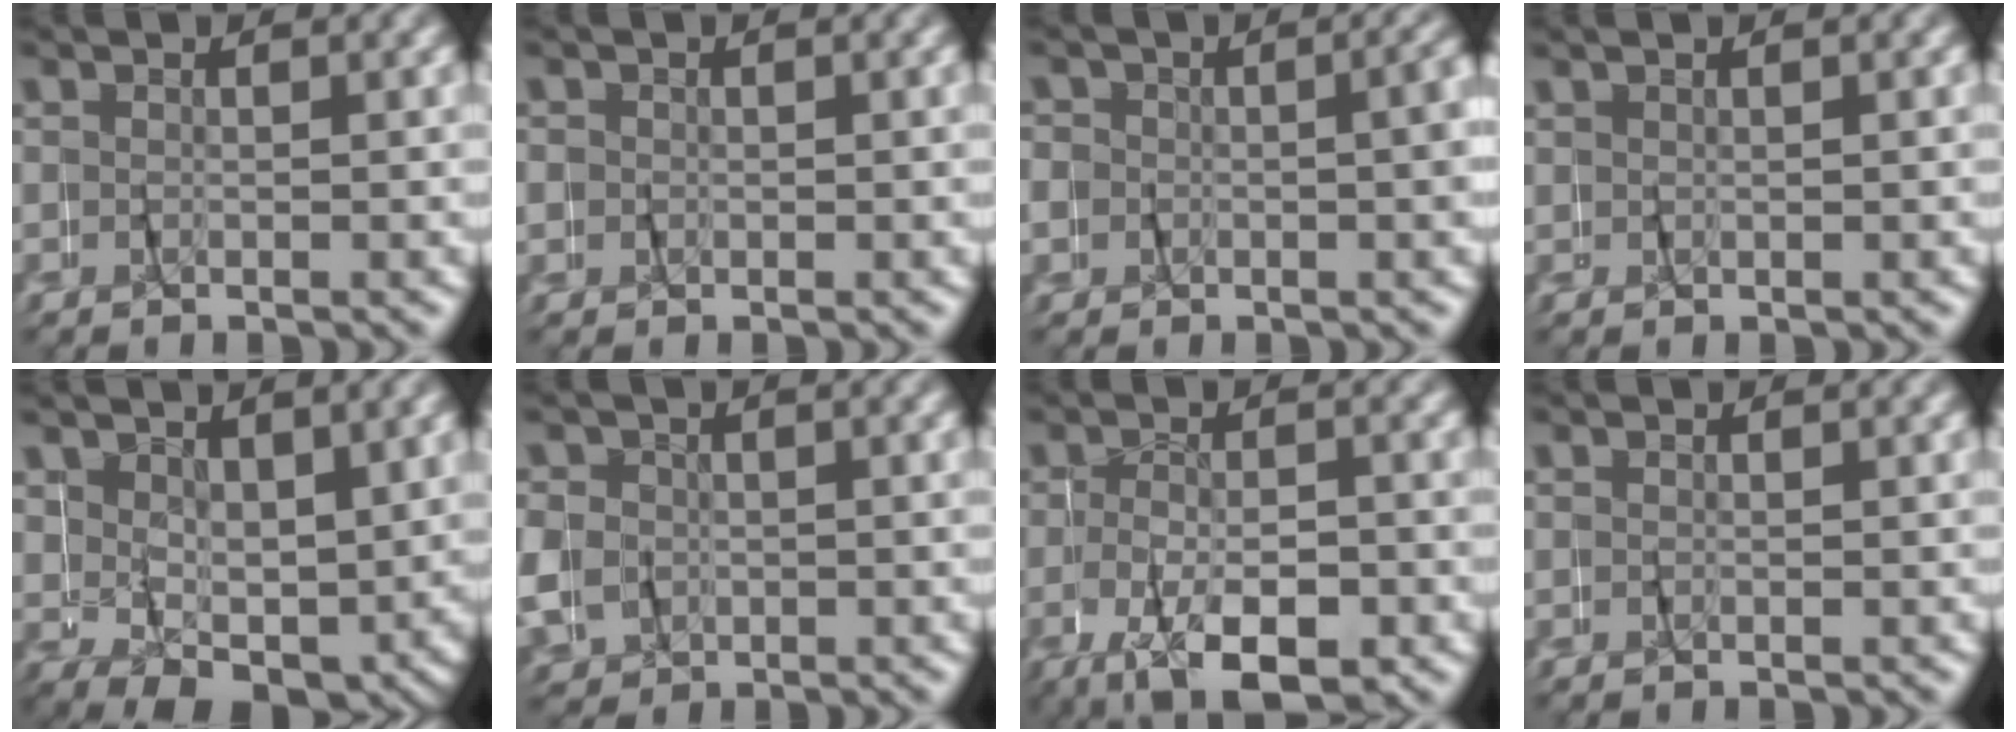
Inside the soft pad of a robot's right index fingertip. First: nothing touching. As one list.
[{"total": 1.9, "force": [0.4, 1.8, 0.5], "torque": [-0.015, 0.002, 0.004]}, {"total": 3.9, "force": [-0.2, 3.2, 2.1], "torque": [-0.040, 0.003, -0.006]}, {"total": 1.0, "force": [0.7, 0.4, 0.6], "torque": [-0.015, -0.001, 0.016]}, {"total": 4.6, "force": [1.0, 3.1, 3.3], "torque": [-0.054, -0.022, 0.028]}, {"total": 3.9, "force": [0.4, 3.7, 1.1], "torque": [-0.041, 0.001, 0.012]}, {"total": 7.2, "force": [-3.5, 3.3, 5.3], "torque": [-0.106, -0.018, -0.041]}, {"total": 0.0}]